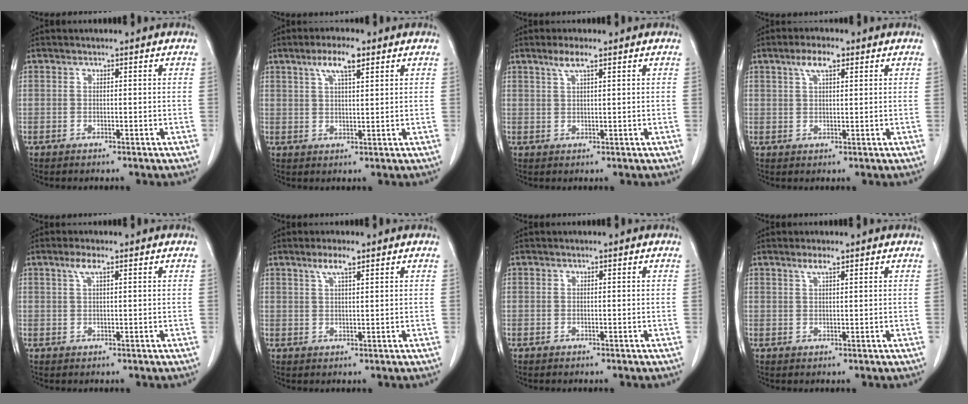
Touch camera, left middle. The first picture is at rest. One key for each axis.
{"total": 5.3, "fx": 3.1, "fy": 0.9, "fz": 4.2, "tx": -0.083, "ty": 0.006, "tz": 0.055}
{"total": 2.8, "fx": 1.8, "fy": 0.1, "fz": 2.1, "tx": -0.050, "ty": 0.002, "tz": 0.037}
{"total": 3.8, "fx": 2.2, "fy": 1.1, "fz": 2.9, "tx": -0.062, "ty": 0.008, "tz": 0.042}
{"total": 2.1, "fx": 1.2, "fy": 0.3, "fz": 1.7, "tx": -0.040, "ty": 0.006, "tz": 0.026}
{"total": 3.0, "fx": 2.0, "fy": 0.2, "fz": 2.2, "tx": -0.048, "ty": 0.002, "tz": 0.039}
{"total": 0.0}
{"total": 1.7, "fx": 1.2, "fy": 0.0, "fz": 1.2, "tx": -0.026, "ty": 0.001, "tz": 0.026}